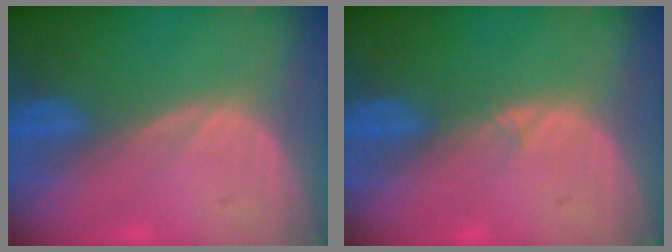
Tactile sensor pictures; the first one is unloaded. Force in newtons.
{"total": 0.6, "press": 0.6, "slide": 0.1}